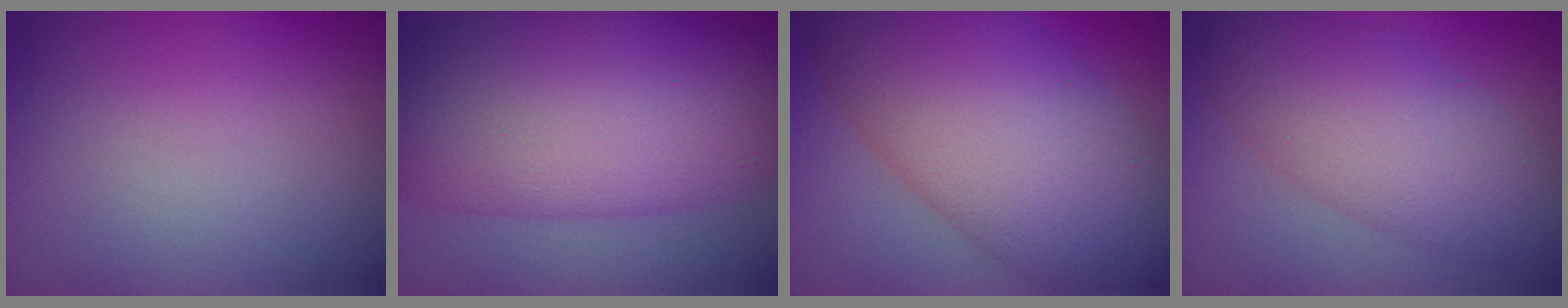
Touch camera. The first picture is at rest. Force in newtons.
{"total": 13.4, "press": 13.4, "slide": 0.0}
{"total": 13.0, "press": 13.0, "slide": 0.2}
{"total": 6.9, "press": 6.9, "slide": 0.2}